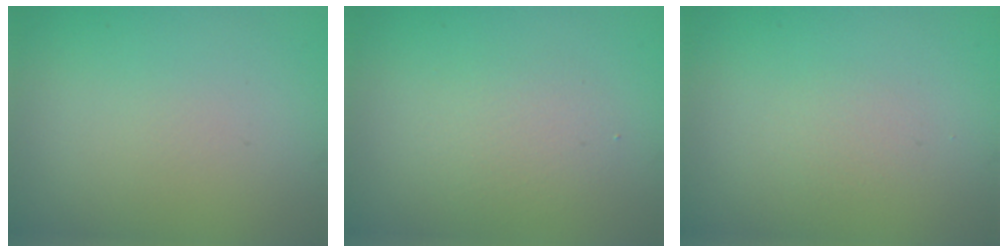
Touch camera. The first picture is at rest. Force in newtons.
{"total": 2.3, "press": 2.3, "slide": 0.1}
{"total": 0.7, "press": 0.7, "slide": 0.0}